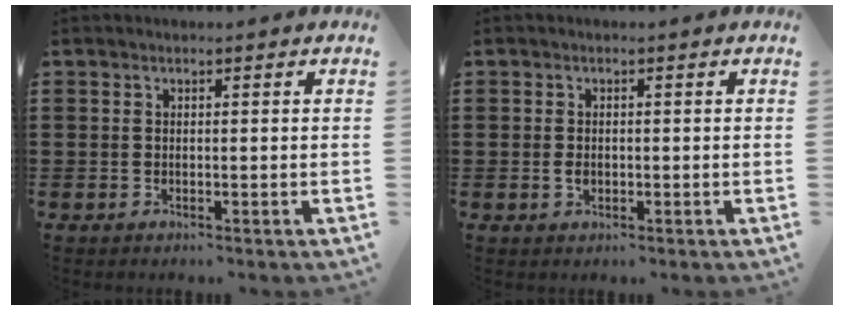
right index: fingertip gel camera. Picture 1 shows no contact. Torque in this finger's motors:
{"motor_torque": [1.08, 1.05, 0.05, -0.01]}